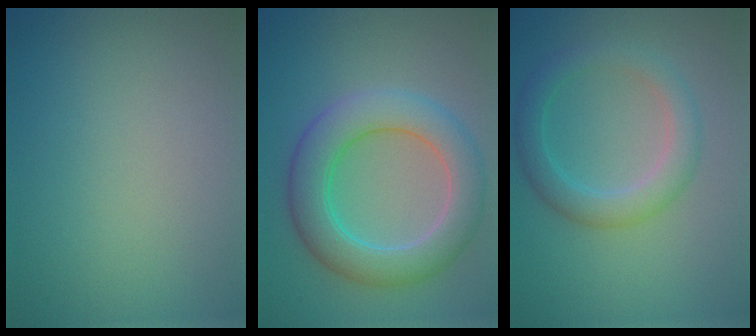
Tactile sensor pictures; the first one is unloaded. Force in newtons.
{"total": 6.6, "press": 6.6, "slide": 0.2}
{"total": 3.5, "press": 3.5, "slide": 0.2}